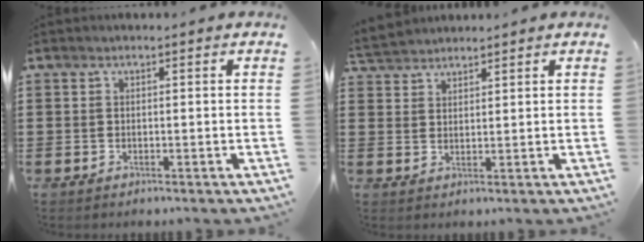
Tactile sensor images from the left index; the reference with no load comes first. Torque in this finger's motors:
{"motor_torque": [0.98, -0.28, 0.34, 0.21]}